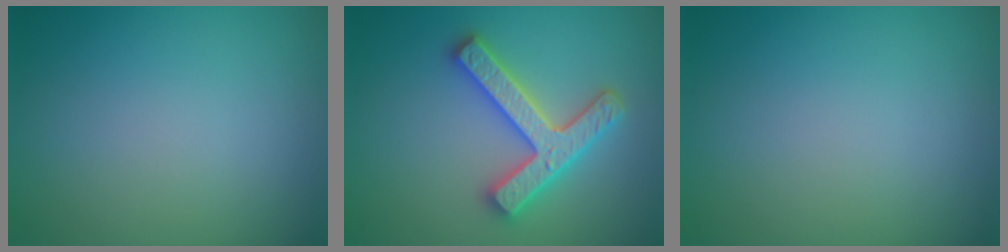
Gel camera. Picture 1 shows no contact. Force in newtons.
{"total": 4.7, "press": 4.6, "slide": 0.9}
{"total": 0.0}